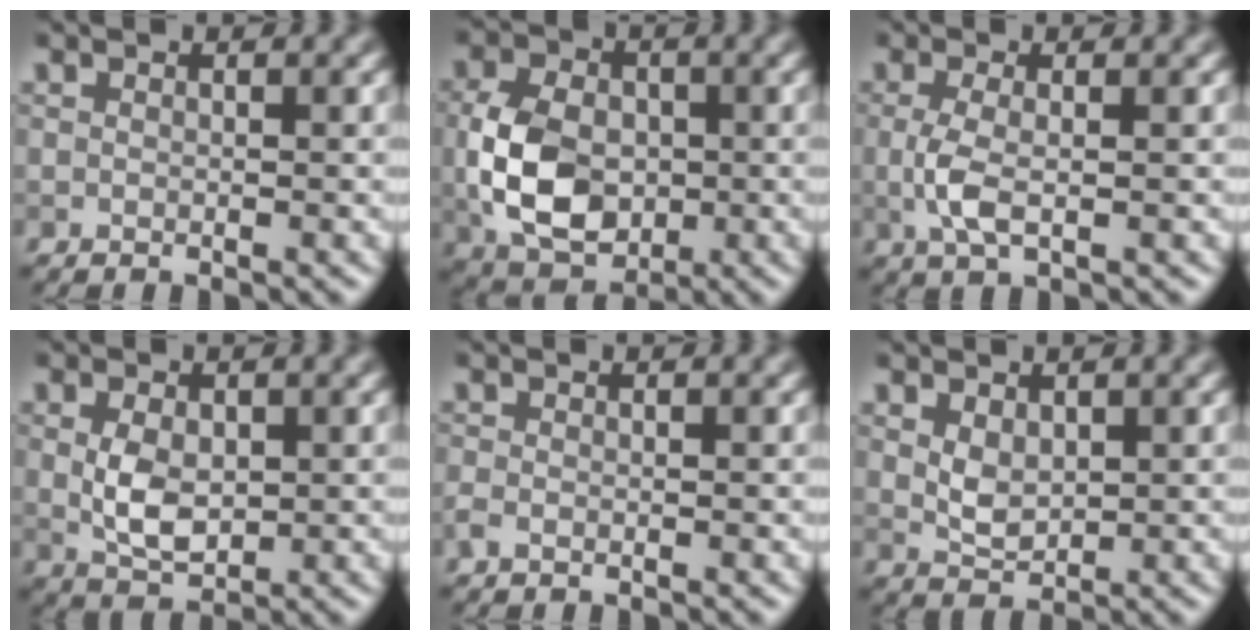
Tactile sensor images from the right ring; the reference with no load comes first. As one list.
[{"total": 7.7, "force": [-1.0, 5.4, 5.4], "torque": [-0.113, 0.000, -0.026]}, {"total": 2.8, "force": [-0.4, 1.0, 2.6], "torque": [-0.061, -0.004, -0.009]}, {"total": 3.7, "force": [0.0, 2.3, 2.9], "torque": [-0.063, -0.001, 0.005]}, {"total": 0.9, "force": [-0.5, 0.5, 0.6], "torque": [-0.014, -0.002, -0.012]}, {"total": 2.3, "force": [0.5, 1.5, 1.7], "torque": [-0.037, -0.003, 0.015]}]